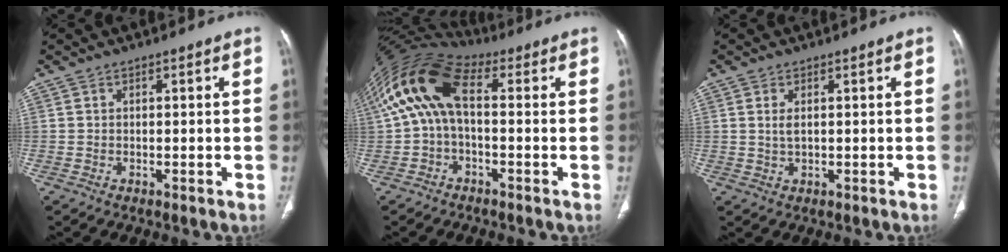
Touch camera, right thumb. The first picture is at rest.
{"total": 13.6, "force": [1.4, 7.1, 11.6], "torque": [-0.233, 0.048, 0.014]}
{"total": 2.0, "force": [0.4, 0.9, 1.7], "torque": [-0.040, -0.002, 0.013]}